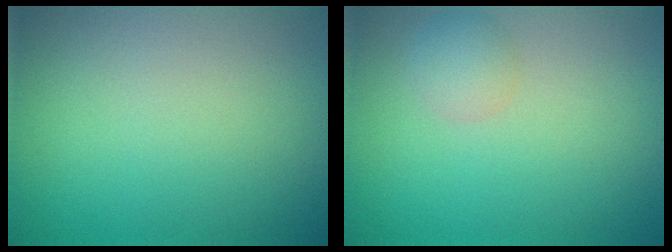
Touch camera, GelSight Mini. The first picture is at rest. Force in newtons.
{"total": 1.5, "press": 1.5, "slide": 0.1}